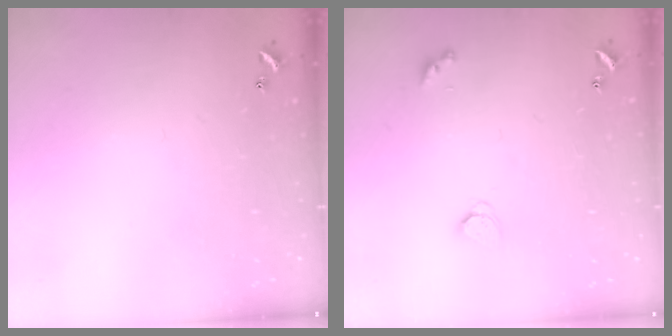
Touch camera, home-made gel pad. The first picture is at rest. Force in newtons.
{"total": 2.9, "press": 2.9, "slide": 0.3}